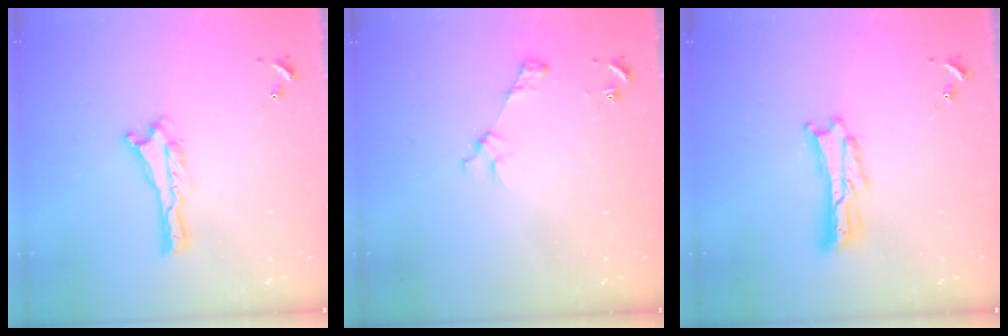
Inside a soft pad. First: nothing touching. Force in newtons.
{"total": 3.3, "press": 3.3, "slide": 0.3}
{"total": 2.4, "press": 2.4, "slide": 0.3}